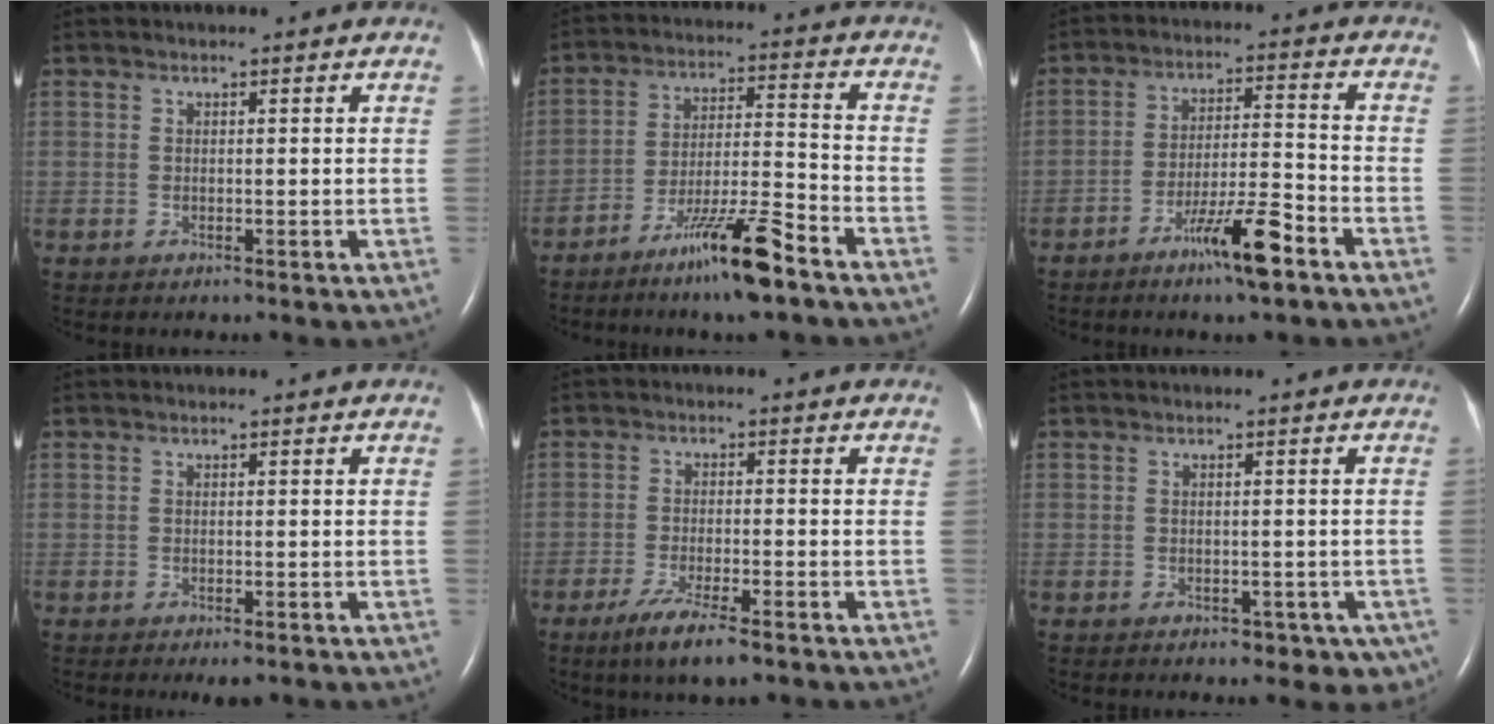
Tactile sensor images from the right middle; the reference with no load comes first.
{"total": 10.9, "force": [-7.6, 0.2, 7.8], "torque": [-0.139, -0.016, -0.138]}
{"total": 8.6, "force": [-5.5, 0.3, 6.6], "torque": [-0.119, -0.004, -0.095]}
{"total": 1.6, "force": [-1.0, 0.5, 1.1], "torque": [-0.014, -0.004, -0.009]}
{"total": 6.6, "force": [-4.4, 0.8, 5.0], "torque": [-0.099, -0.016, -0.071]}
{"total": 4.9, "force": [-2.8, 3.1, 2.6], "torque": [-0.018, 0.003, -0.031]}